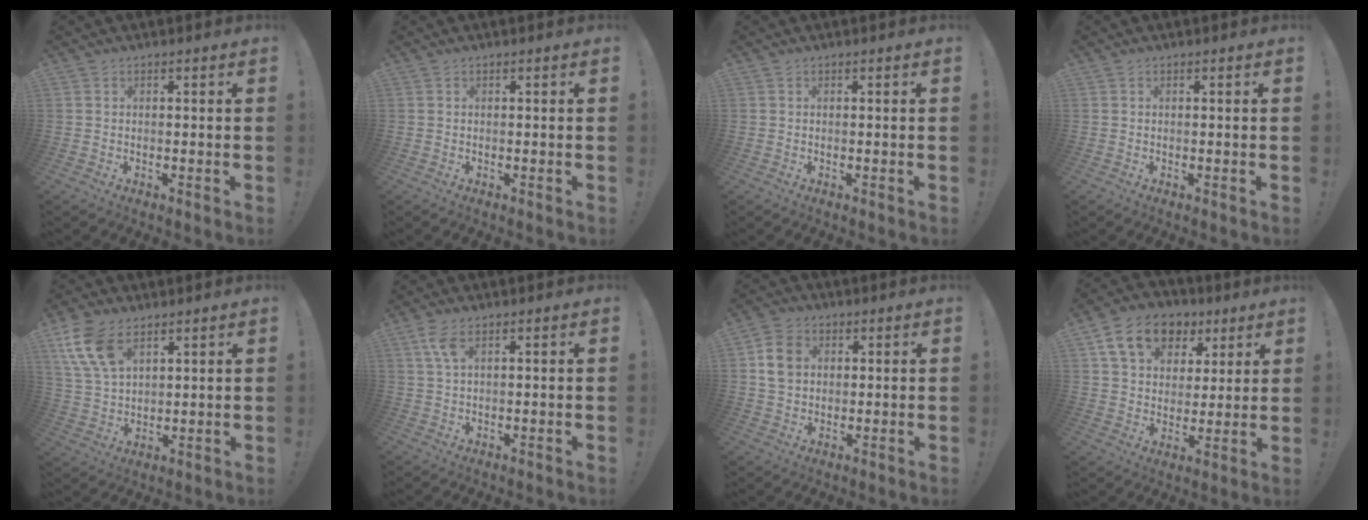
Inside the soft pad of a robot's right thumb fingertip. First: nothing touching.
{"total": 0.0}
{"total": 0.0}
{"total": 0.0}
{"total": 11.9, "force": [6.7, 6.6, 7.3], "torque": [-0.155, -0.020, 0.129]}
{"total": 4.6, "force": [2.0, 1.7, 3.8], "torque": [-0.082, 0.005, 0.038]}
{"total": 8.1, "force": [1.6, 6.6, 4.5], "torque": [-0.071, 0.009, 0.034]}
{"total": 15.1, "force": [7.6, 10.7, 7.5], "torque": [-0.114, -0.028, 0.143]}